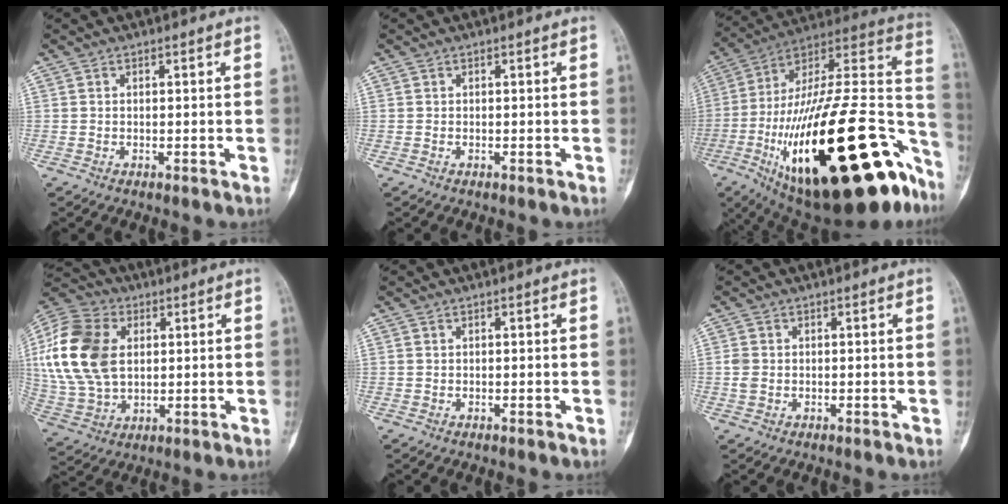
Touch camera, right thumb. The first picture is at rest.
{"total": 0.0}
{"total": 45.7, "force": [-17.3, 16.7, 38.9], "torque": [-0.558, 0.062, -0.270]}
{"total": 19.4, "force": [3.5, 13.1, 13.9], "torque": [-0.289, 0.003, 0.067]}
{"total": 0.0}
{"total": 1.8, "force": [-0.1, 1.4, 1.1], "torque": [-0.028, 0.003, -0.001]}